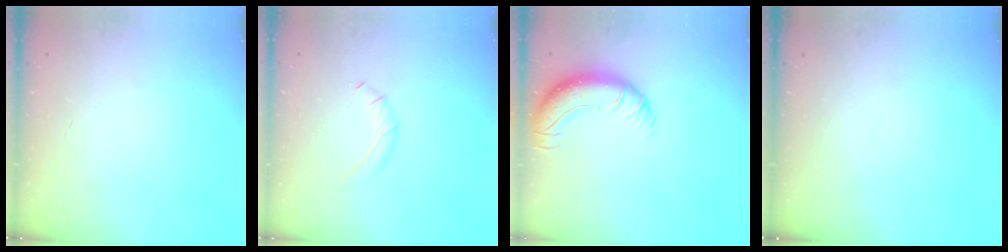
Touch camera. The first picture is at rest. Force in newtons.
{"total": 6.2, "press": 6.0, "slide": 1.6}
{"total": 11.2, "press": 10.8, "slide": 2.9}
{"total": 0.0}